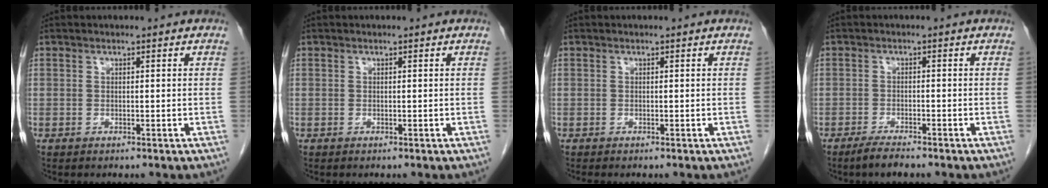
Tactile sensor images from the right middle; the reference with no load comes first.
{"total": 0.0}
{"total": 0.5, "force": [-0.4, 0.0, 0.2], "torque": [-0.001, 0.000, -0.007]}
{"total": 2.9, "force": [-2.4, 0.3, 1.6], "torque": [-0.037, -0.006, -0.044]}